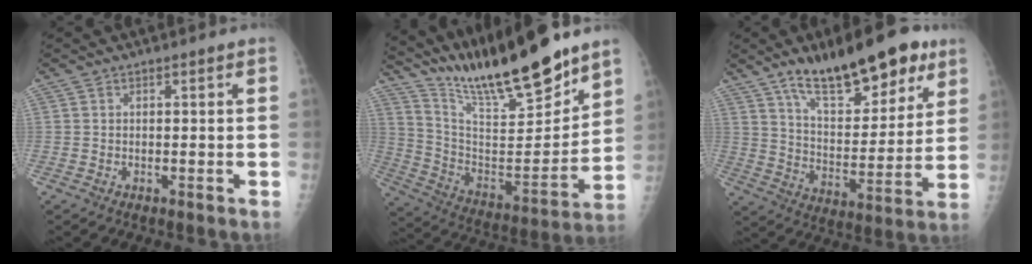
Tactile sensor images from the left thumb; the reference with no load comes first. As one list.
[{"total": 22.4, "force": [18.7, 3.8, 11.7], "torque": [-0.166, -0.104, 0.330]}, {"total": 22.8, "force": [14.6, 9.3, 14.9], "torque": [-0.177, -0.059, 0.237]}]